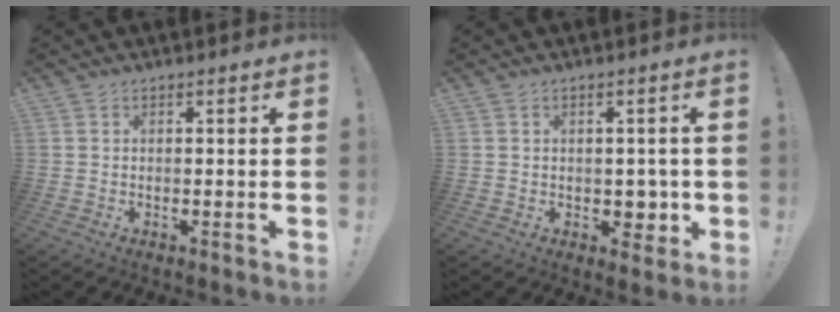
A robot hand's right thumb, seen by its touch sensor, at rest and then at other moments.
{"total": 4.0, "force": [0.0, 3.6, 1.8], "torque": [-0.007, -0.002, 0.002]}